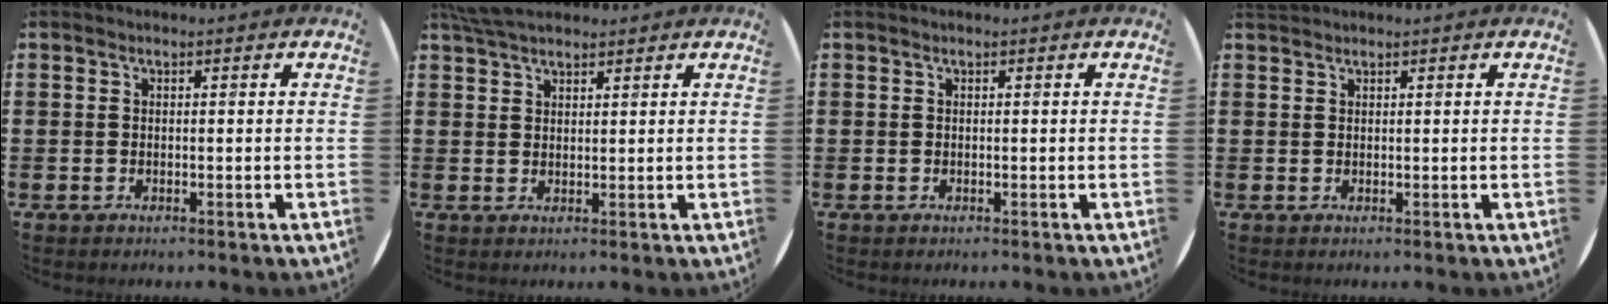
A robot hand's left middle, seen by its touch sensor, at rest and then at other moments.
{"total": 4.6, "force": [4.0, 1.2, 1.9], "torque": [-0.046, -0.001, 0.075]}
{"total": 0.0}
{"total": 0.6, "force": [0.6, 0.0, -0.2], "torque": [0.003, 0.002, 0.012]}